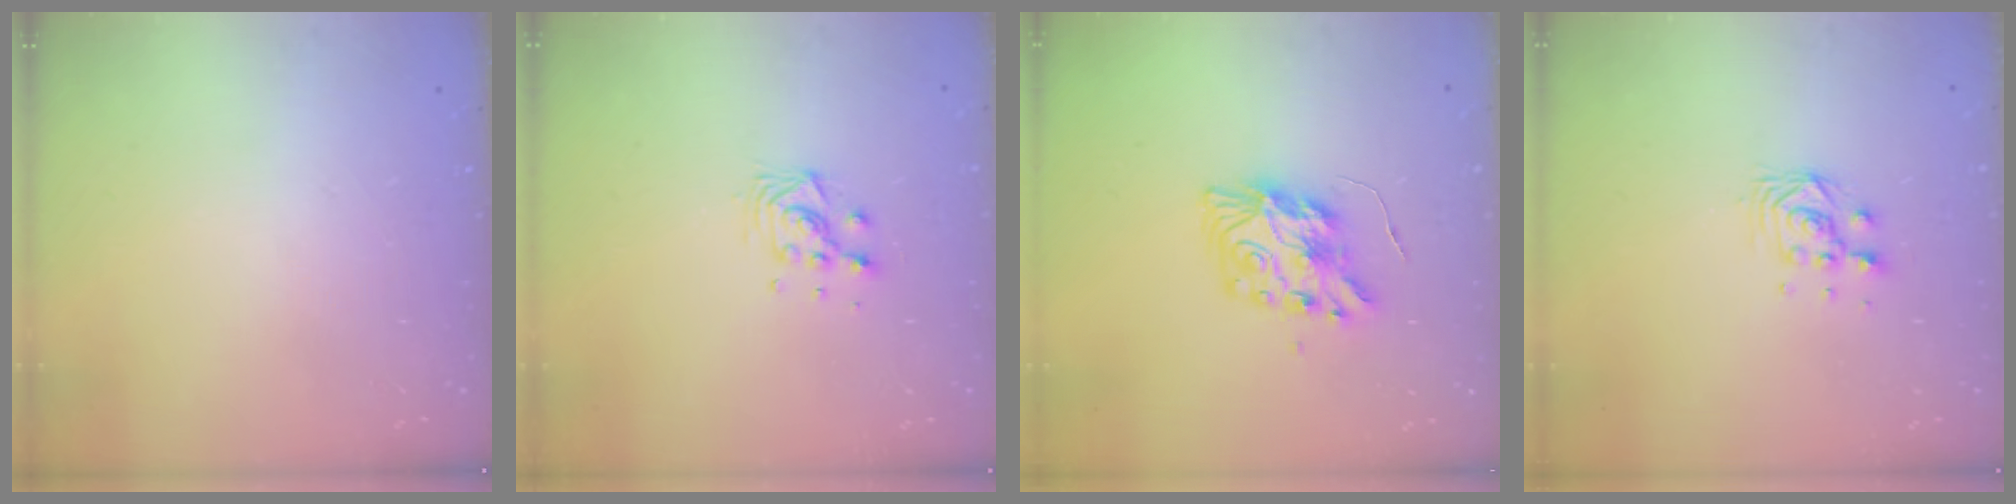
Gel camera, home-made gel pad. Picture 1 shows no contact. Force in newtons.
{"total": 7.3, "press": 7.3, "slide": 0.5}
{"total": 9.8, "press": 9.8, "slide": 0.9}
{"total": 4.7, "press": 4.6, "slide": 0.6}